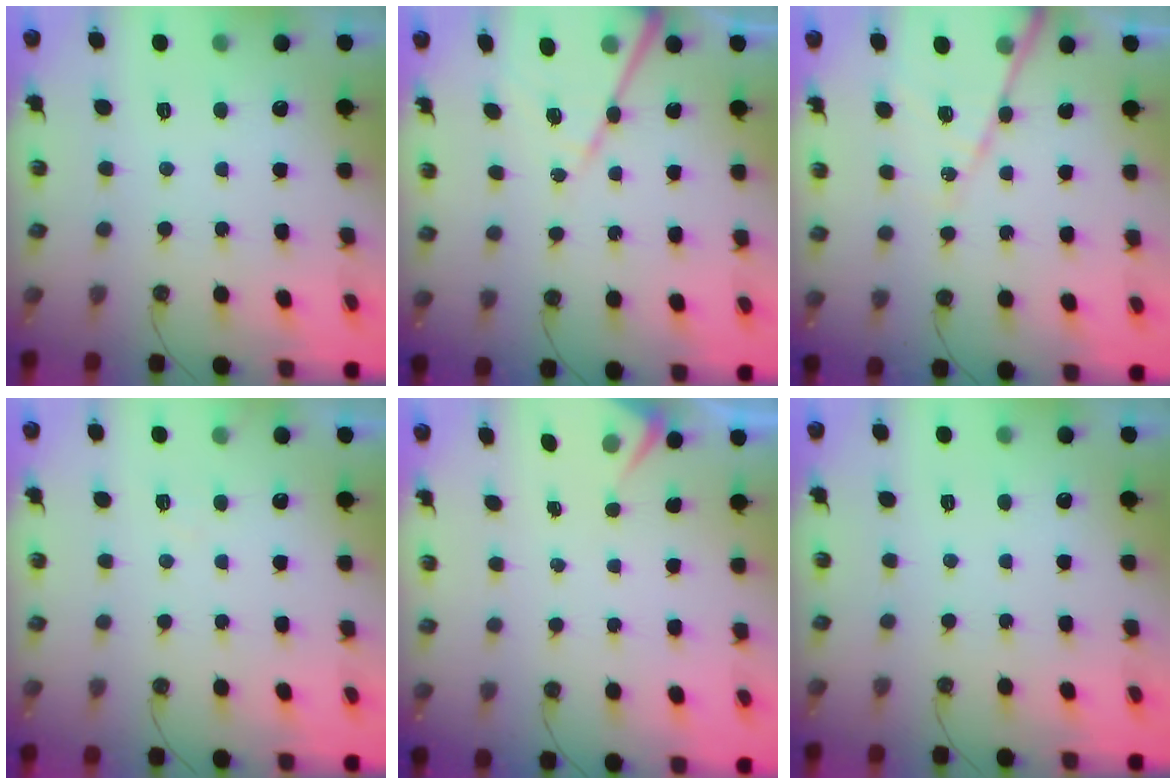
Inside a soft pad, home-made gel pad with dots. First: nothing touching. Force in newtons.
{"total": 13.4, "press": 13.4, "slide": 1.5}
{"total": 14.8, "press": 14.7, "slide": 1.7}
{"total": 3.8, "press": 3.7, "slide": 0.6}
{"total": 3.2, "press": 3.2, "slide": 0.5}
{"total": 0.0}